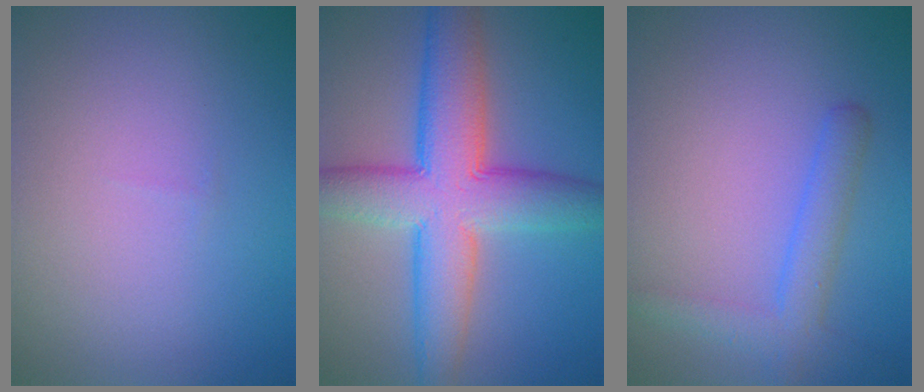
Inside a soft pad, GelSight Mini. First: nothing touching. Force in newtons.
{"total": 9.3, "press": 9.3, "slide": 0.3}
{"total": 3.0, "press": 3.0, "slide": 0.2}